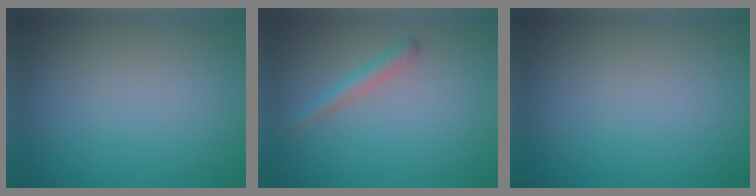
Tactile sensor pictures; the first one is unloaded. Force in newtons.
{"total": 1.4, "press": 1.4, "slide": 0.2}
{"total": 0.0}